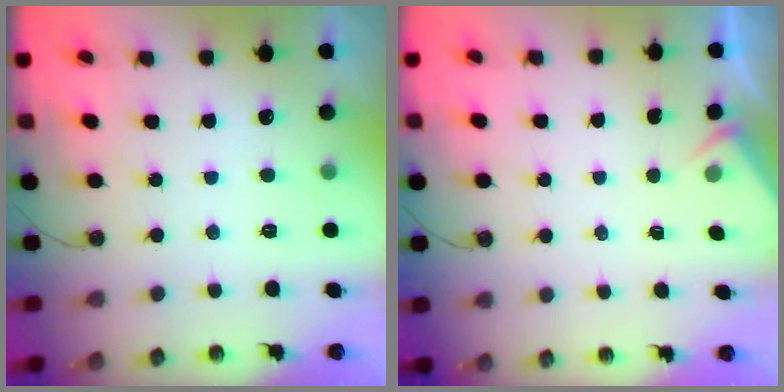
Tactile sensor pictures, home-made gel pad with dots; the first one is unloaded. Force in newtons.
{"total": 2.2, "press": 2.1, "slide": 0.4}